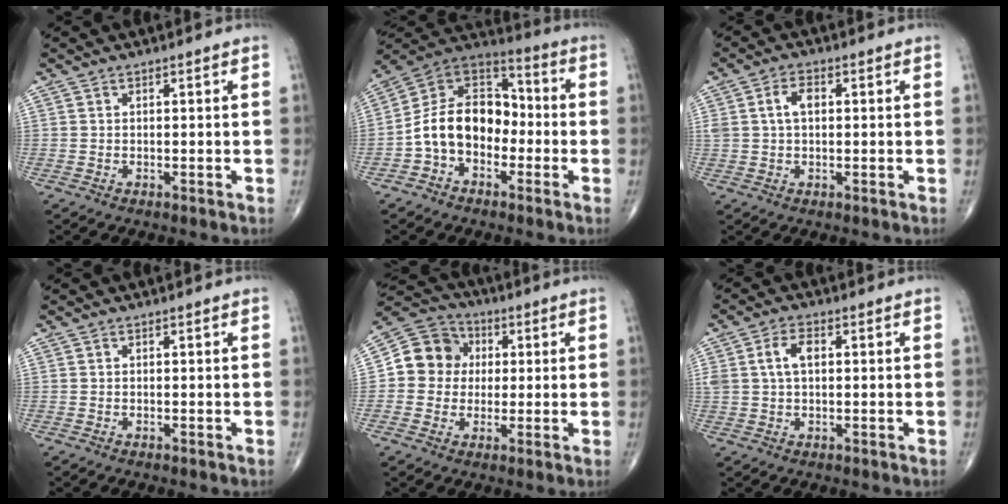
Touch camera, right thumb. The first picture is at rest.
{"total": 14.4, "force": [-3.2, 10.2, 9.6], "torque": [-0.137, 0.056, -0.071]}
{"total": 4.2, "force": [0.8, 2.5, 3.2], "torque": [-0.064, 0.012, 0.016]}
{"total": 0.0}
{"total": 10.3, "force": [0.9, 9.5, 4.0], "torque": [-0.040, 0.018, 0.005]}
{"total": 5.2, "force": [1.0, 3.0, 4.1], "torque": [-0.085, 0.014, 0.021]}